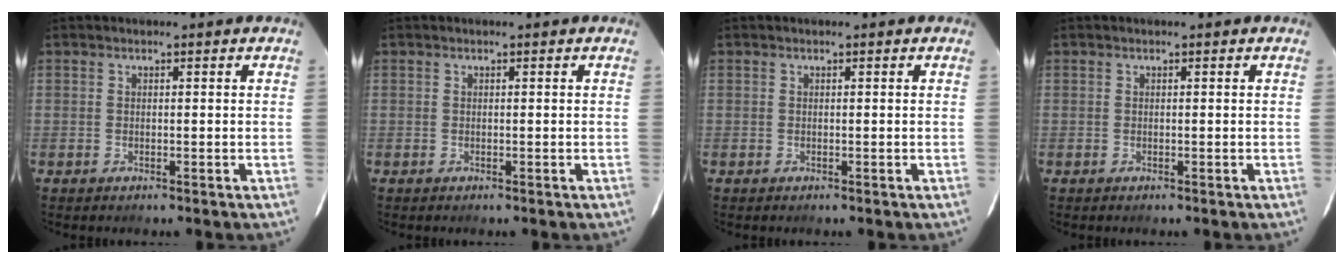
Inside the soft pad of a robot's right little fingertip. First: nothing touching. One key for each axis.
{"total": 0.0}
{"total": 0.0}
{"total": 0.0}